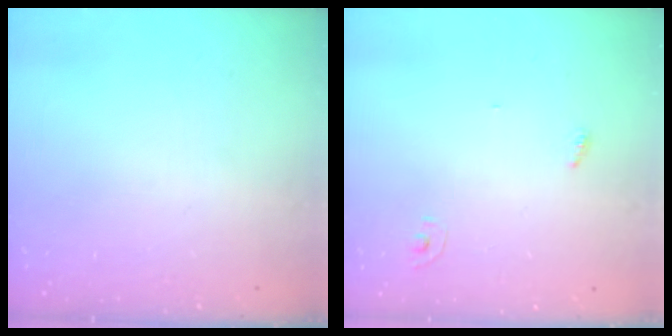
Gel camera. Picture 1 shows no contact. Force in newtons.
{"total": 2.8, "press": 2.8, "slide": 0.1}